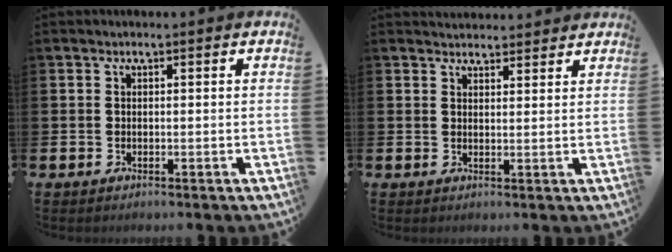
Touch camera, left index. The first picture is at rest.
{"total": 2.8, "force": [2.7, 0.7, -0.2], "torque": [0.007, -0.013, 0.048]}